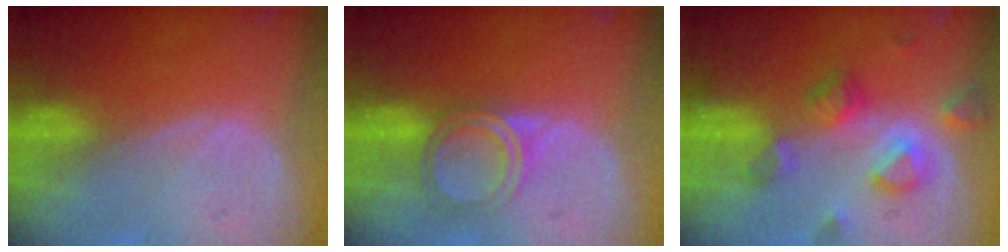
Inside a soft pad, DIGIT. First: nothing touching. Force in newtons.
{"total": 4.8, "press": 4.6, "slide": 1.4}
{"total": 7.2, "press": 7.1, "slide": 1.0}